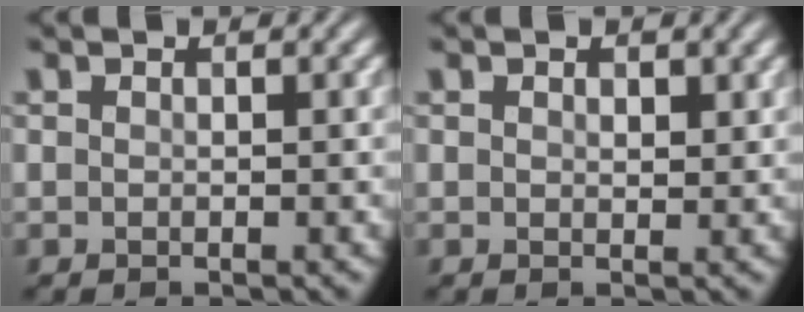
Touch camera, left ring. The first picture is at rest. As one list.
[{"total": 1.0, "force": [0.5, 0.5, 0.6], "torque": [-0.008, -0.003, 0.009]}]